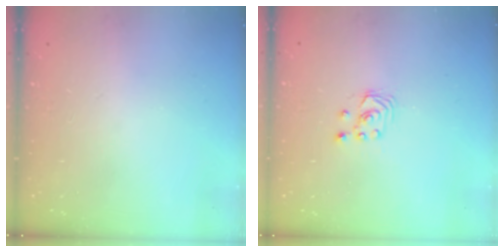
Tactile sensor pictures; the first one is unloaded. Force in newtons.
{"total": 1.8, "press": 1.8, "slide": 0.2}